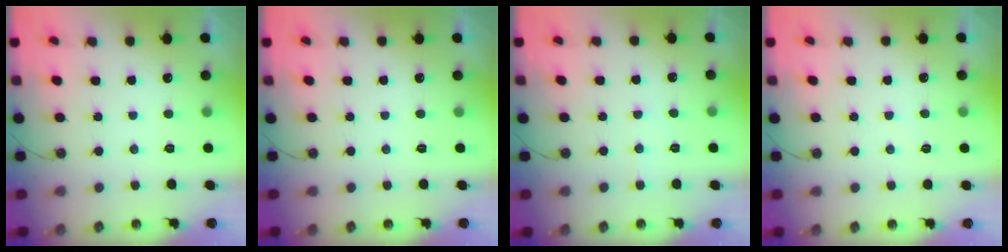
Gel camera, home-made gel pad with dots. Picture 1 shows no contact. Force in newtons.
{"total": 0.0}
{"total": 4.3, "press": 4.2, "slide": 0.6}
{"total": 4.7, "press": 4.6, "slide": 0.6}